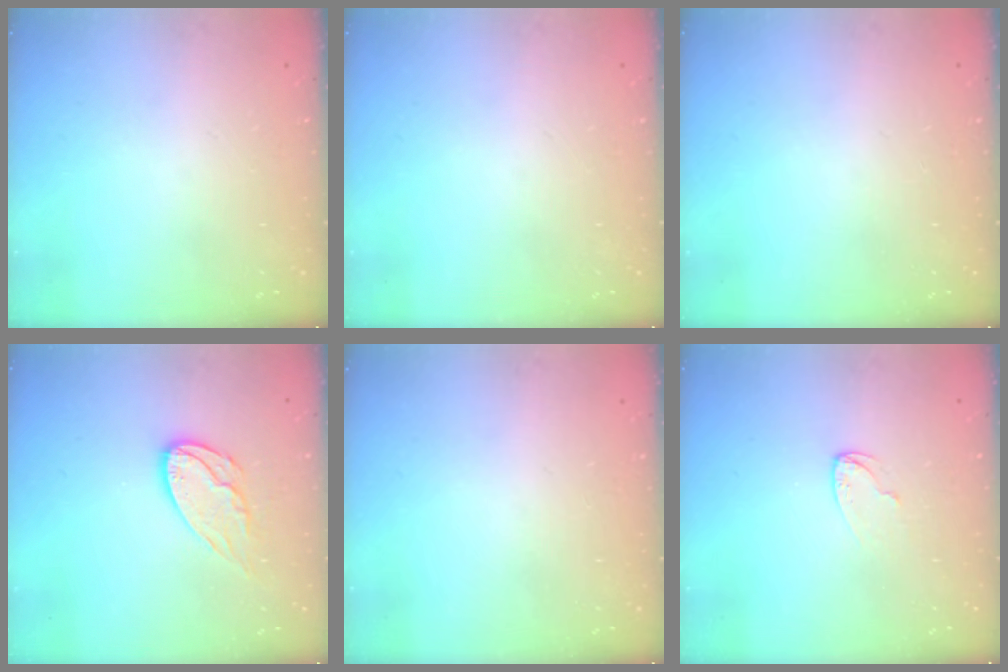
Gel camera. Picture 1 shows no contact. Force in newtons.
{"total": 0.0}
{"total": 0.0}
{"total": 11.5, "press": 11.4, "slide": 1.1}
{"total": 0.0}
{"total": 4.6, "press": 4.6, "slide": 0.5}